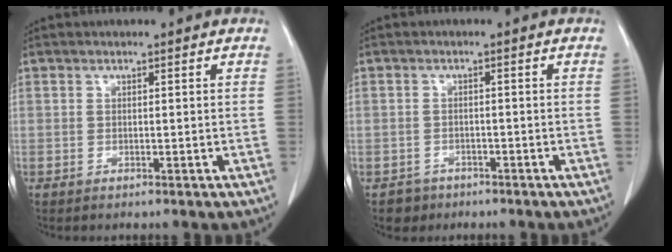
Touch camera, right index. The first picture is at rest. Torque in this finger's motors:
{"motor_torque": [-1.47, 0.09, -1.05, -0.21]}